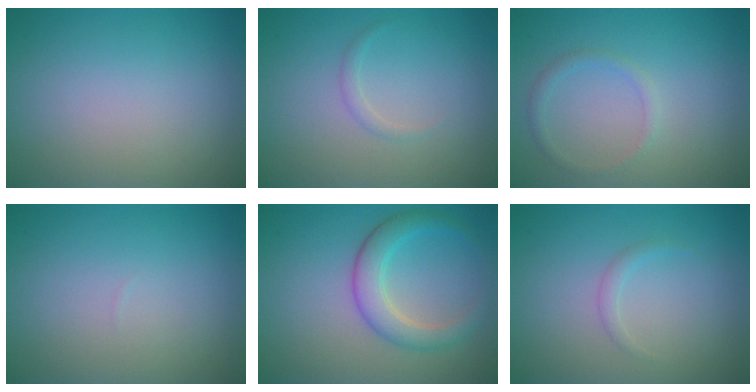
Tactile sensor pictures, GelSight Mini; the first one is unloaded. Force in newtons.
{"total": 0.7, "press": 0.7, "slide": 0.0}
{"total": 1.1, "press": 1.1, "slide": 0.1}
{"total": 0.0}
{"total": 3.7, "press": 3.7, "slide": 0.2}
{"total": 0.9, "press": 0.9, "slide": 0.0}